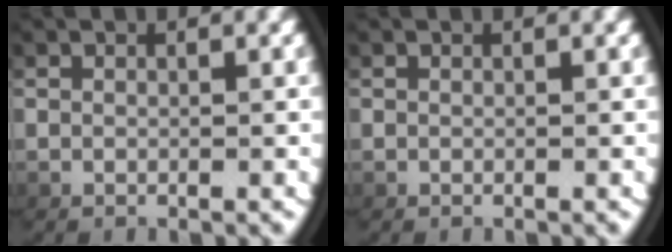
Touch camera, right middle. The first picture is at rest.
{"total": 0.0}